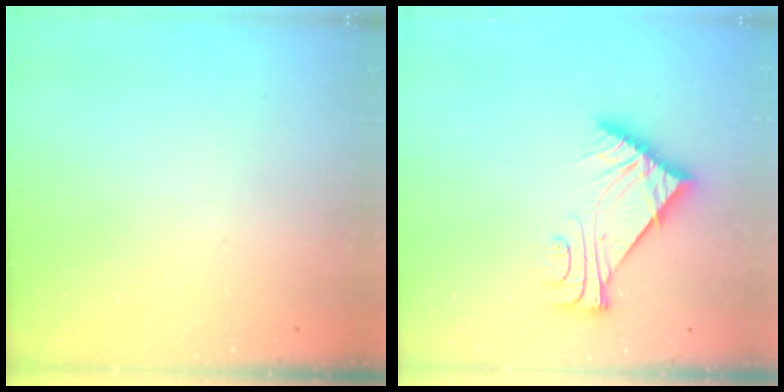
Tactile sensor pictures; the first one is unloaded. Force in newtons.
{"total": 7.4, "press": 7.4, "slide": 0.8}